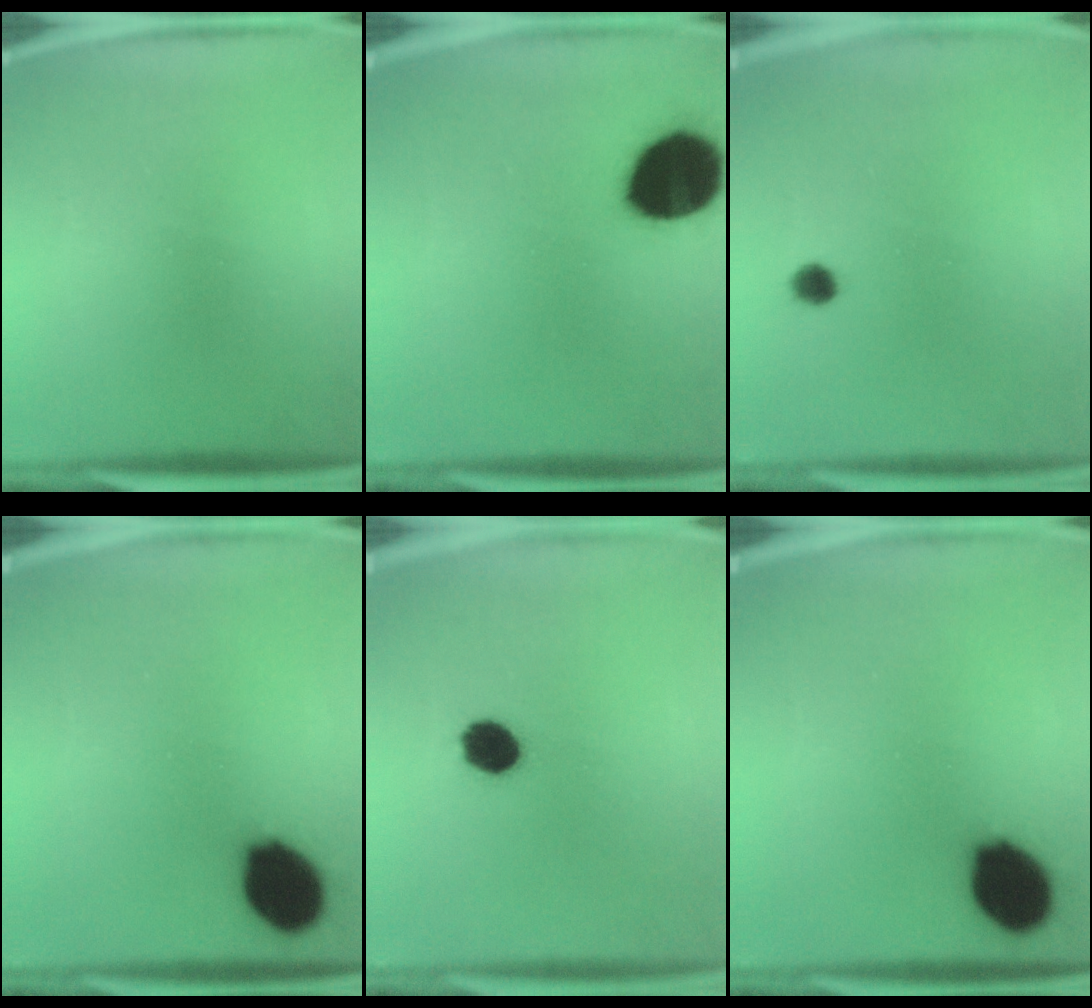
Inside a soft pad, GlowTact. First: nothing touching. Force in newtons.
{"total": 18.5}
{"total": 1.8}
{"total": 13.0}
{"total": 6.3}
{"total": 13.0}